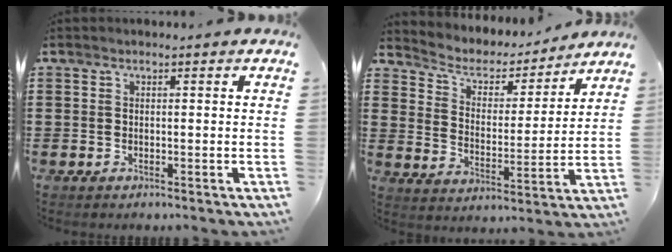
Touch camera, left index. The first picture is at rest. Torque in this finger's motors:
{"motor_torque": [-0.17, -0.48, 0.27, 0.04]}